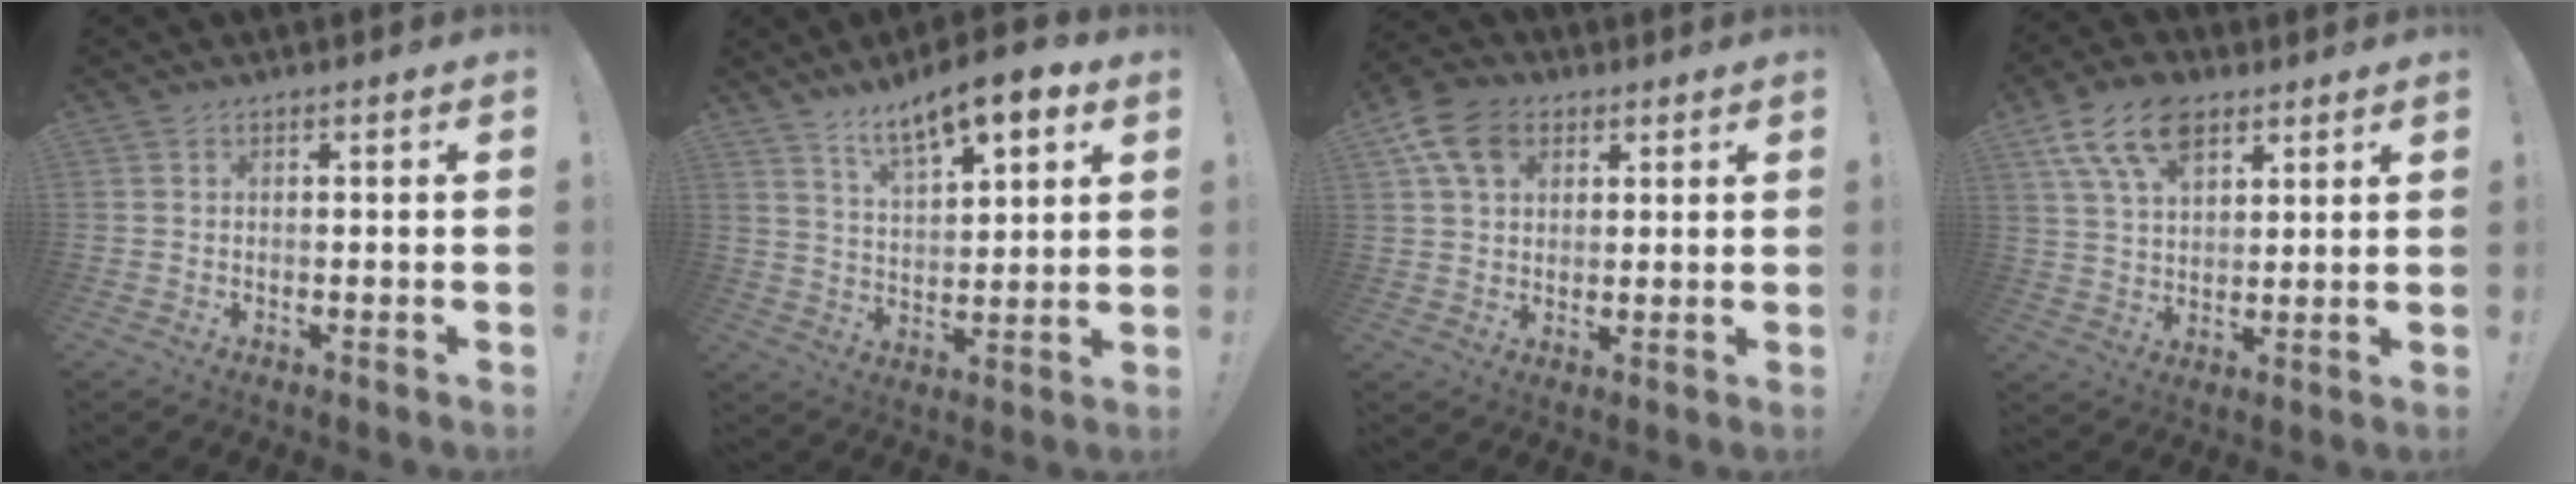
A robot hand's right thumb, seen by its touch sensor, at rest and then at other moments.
{"total": 12.2, "force": [8.6, 4.0, 7.6], "torque": [-0.120, -0.052, 0.147]}
{"total": 12.1, "force": [5.5, 8.8, 6.4], "torque": [-0.112, -0.014, 0.108]}
{"total": 14.1, "force": [7.8, 8.3, 8.2], "torque": [-0.152, -0.027, 0.146]}